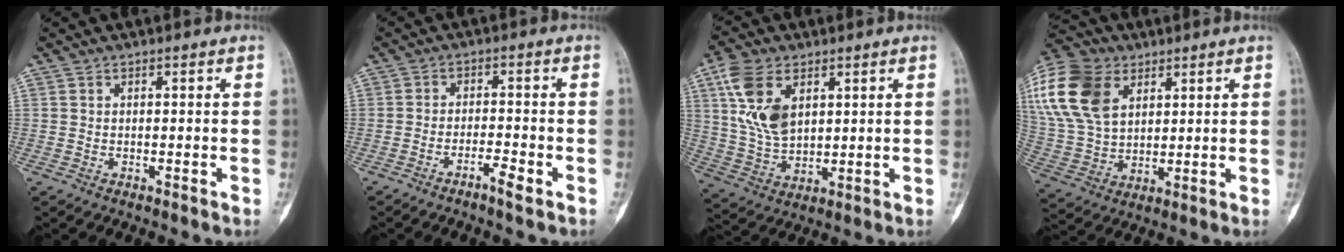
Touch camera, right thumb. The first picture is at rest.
{"total": 3.2, "force": [-2.2, 0.2, 2.3], "torque": [-0.049, 0.015, -0.043]}
{"total": 12.2, "force": [4.6, 7.3, 8.7], "torque": [-0.166, -0.010, 0.099]}
{"total": 19.8, "force": [7.8, 13.2, 12.6], "torque": [-0.262, -0.003, 0.147]}